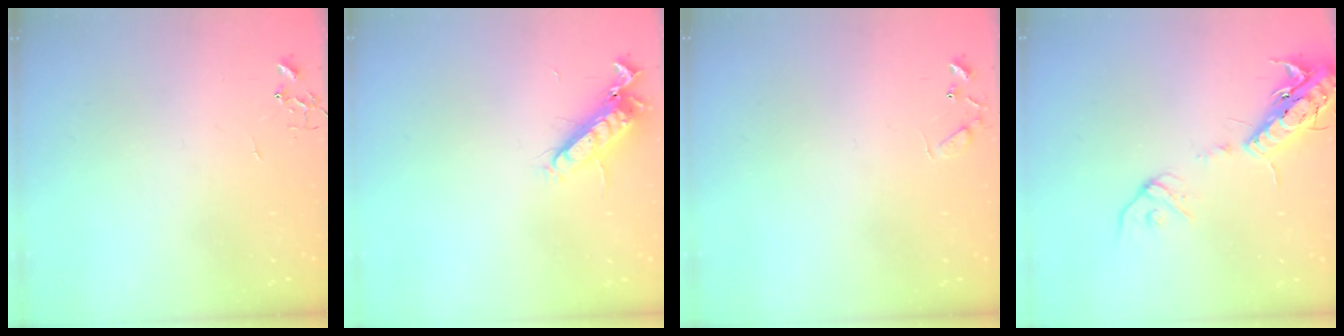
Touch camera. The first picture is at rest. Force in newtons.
{"total": 13.5, "press": 13.3, "slide": 1.9}
{"total": 5.6, "press": 5.6, "slide": 0.5}
{"total": 16.3, "press": 16.0, "slide": 3.3}